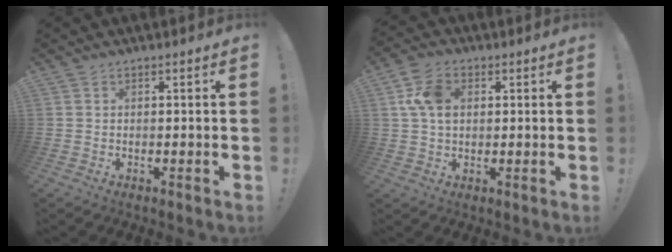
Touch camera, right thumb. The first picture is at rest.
{"total": 9.2, "force": [2.1, 6.4, 6.3], "torque": [-0.127, 0.010, 0.043]}